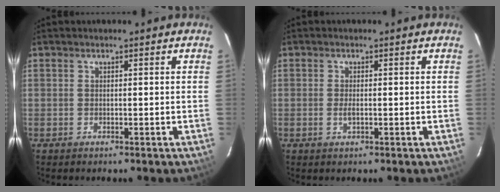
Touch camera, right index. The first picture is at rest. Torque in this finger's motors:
{"motor_torque": [0.04, 0.10, -0.01, 0.00]}